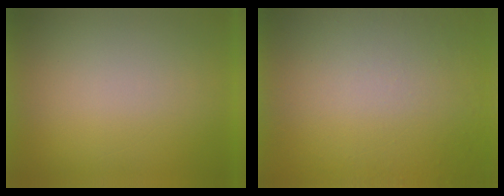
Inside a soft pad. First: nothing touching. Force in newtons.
{"total": 5.6}